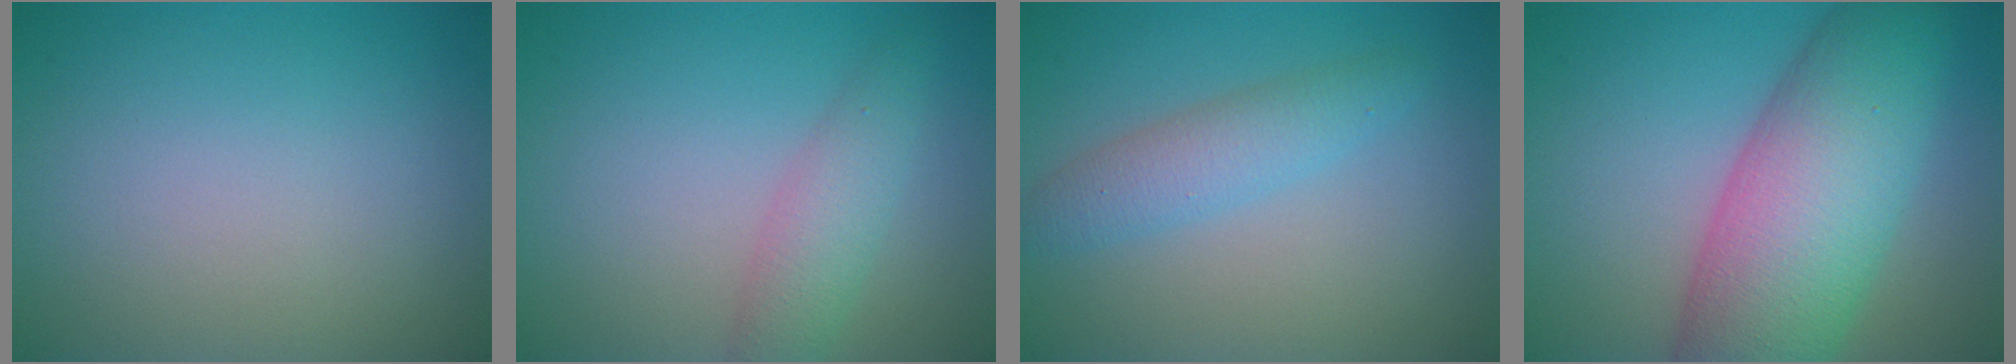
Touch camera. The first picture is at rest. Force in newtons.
{"total": 2.8, "press": 2.8, "slide": 0.2}
{"total": 2.9, "press": 2.9, "slide": 0.0}
{"total": 11.6, "press": 11.6, "slide": 0.4}